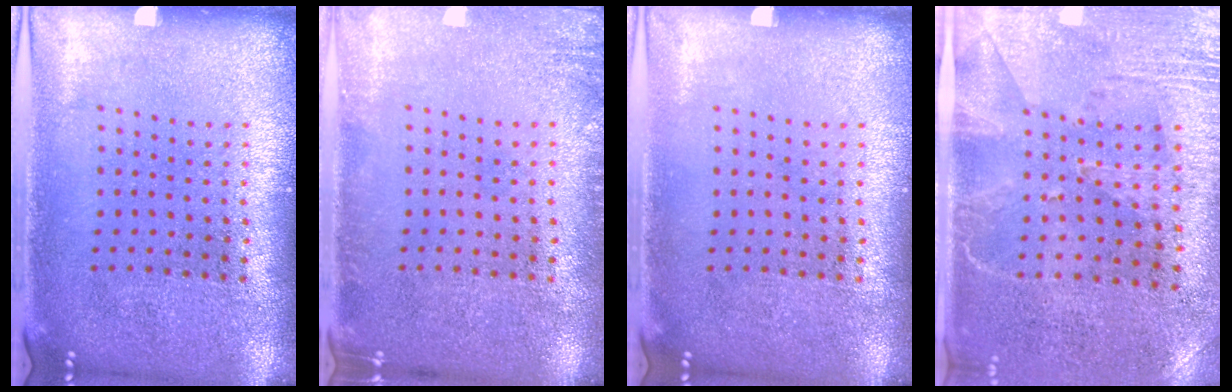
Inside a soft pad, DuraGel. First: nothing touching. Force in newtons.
{"total": 1.4, "press": 1.4, "slide": 0.3}
{"total": 0.0}
{"total": 2.8, "press": 2.4, "slide": 1.5}